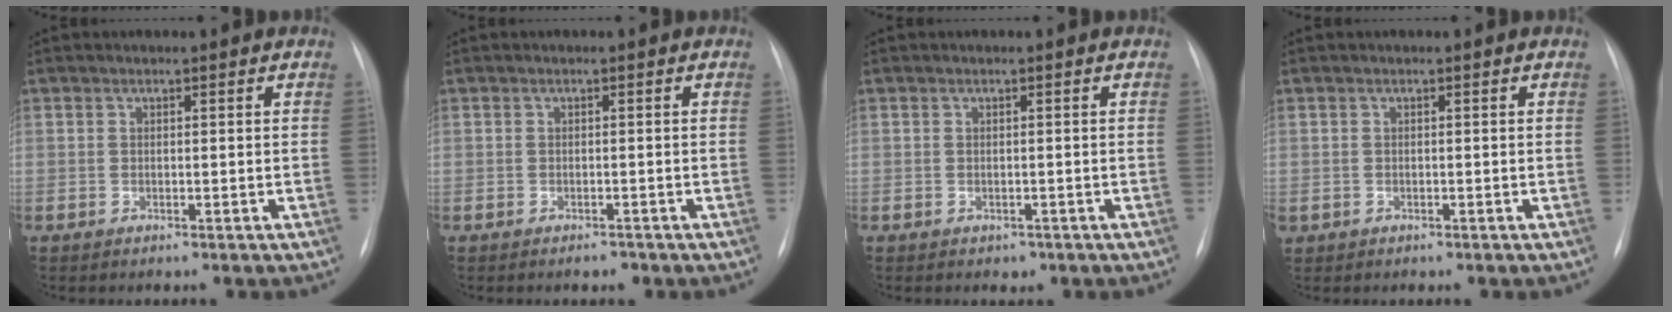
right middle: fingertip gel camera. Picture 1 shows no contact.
{"total": 1.1, "force": [-0.9, 0.4, 0.5], "torque": [-0.007, -0.001, -0.009]}
{"total": 1.1, "force": [-0.6, 0.9, 0.3], "torque": [-0.004, 0.002, -0.004]}
{"total": 0.9, "force": [-0.3, 0.8, 0.2], "torque": [-0.004, 0.005, 0.002]}